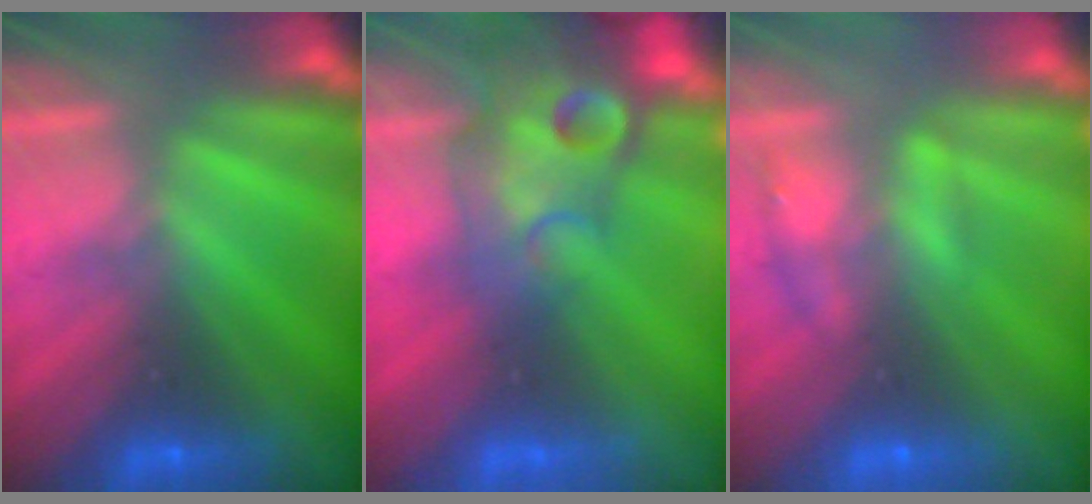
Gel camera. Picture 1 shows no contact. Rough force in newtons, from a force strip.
{"total": 9.5}
{"total": 2.2}